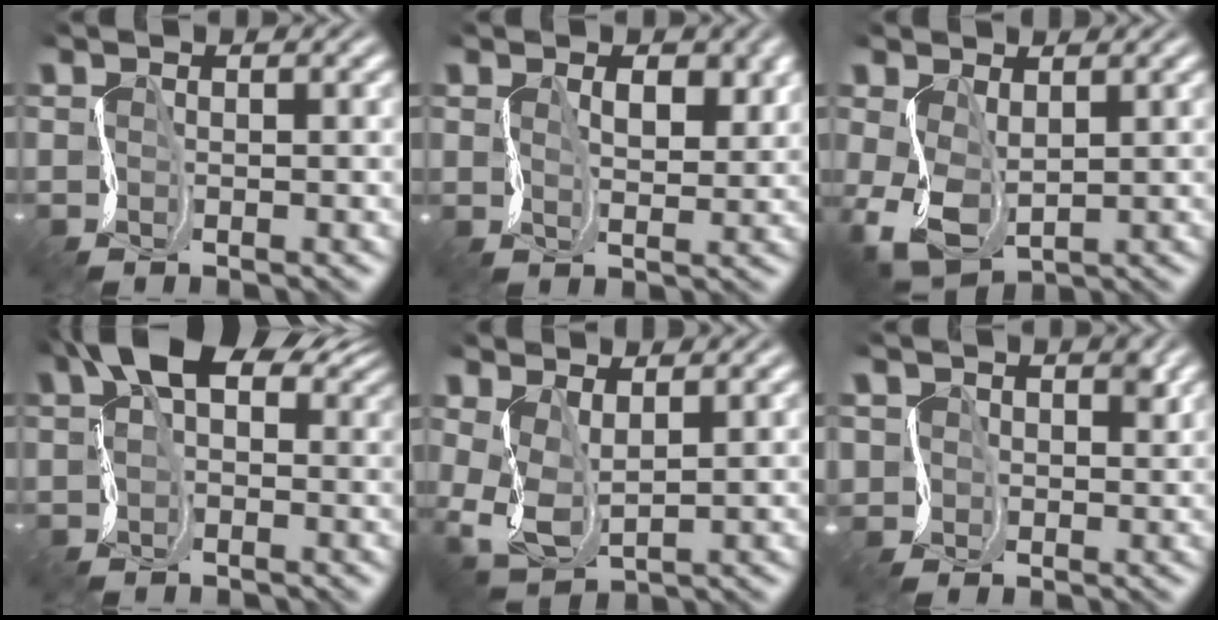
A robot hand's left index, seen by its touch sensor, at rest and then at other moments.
{"total": 2.5, "force": [0.8, 1.4, 1.9], "torque": [-0.041, -0.003, 0.023]}
{"total": 3.1, "force": [-0.7, 2.0, 2.2], "torque": [-0.078, -0.006, -0.002]}
{"total": 7.8, "force": [3.5, 4.7, 5.2], "torque": [-0.086, 0.014, 0.055]}
{"total": 2.7, "force": [0.1, 1.5, 2.2], "torque": [-0.074, -0.008, 0.011]}
{"total": 1.8, "force": [0.3, 1.7, -0.5], "torque": [-0.009, -0.005, 0.008]}